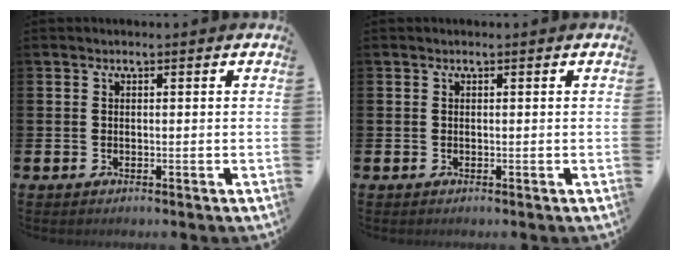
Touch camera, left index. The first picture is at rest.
{"total": 0.0}